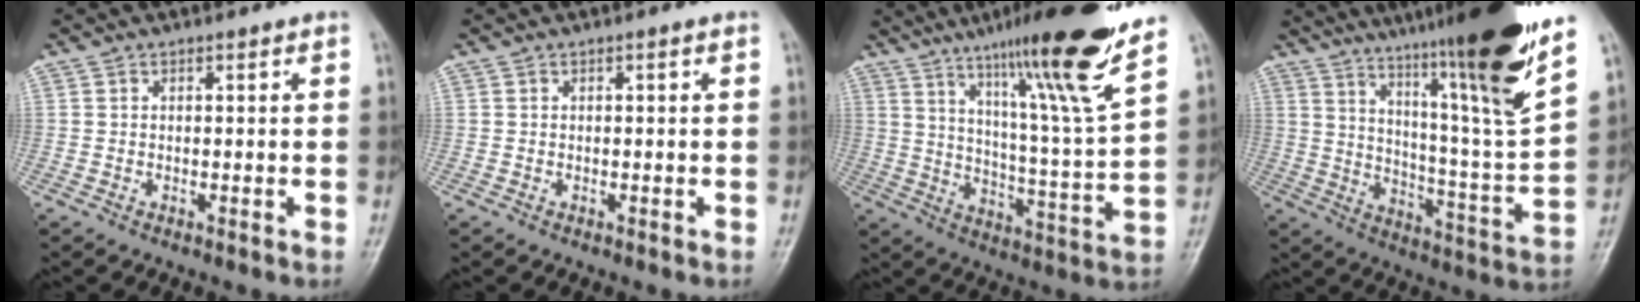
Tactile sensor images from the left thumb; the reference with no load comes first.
{"total": 0.0}
{"total": 20.6, "force": [14.0, 0.4, 15.1], "torque": [-0.213, -0.070, 0.218]}
{"total": 24.9, "force": [17.5, 0.6, 17.7], "torque": [-0.251, -0.089, 0.270]}